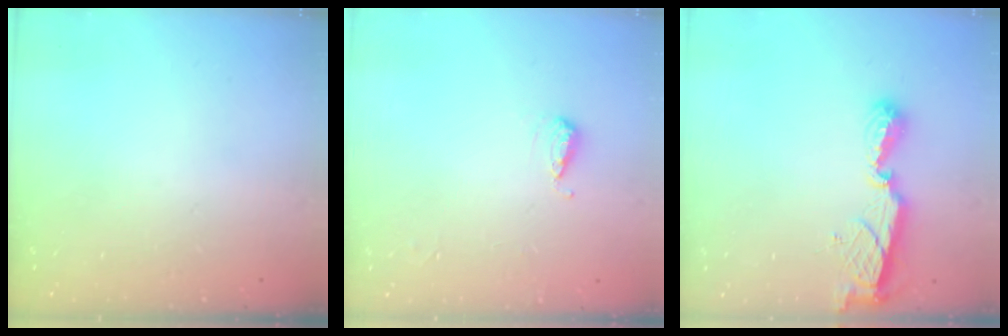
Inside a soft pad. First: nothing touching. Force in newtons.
{"total": 5.2, "press": 5.1, "slide": 0.9}
{"total": 8.4, "press": 8.4, "slide": 0.8}